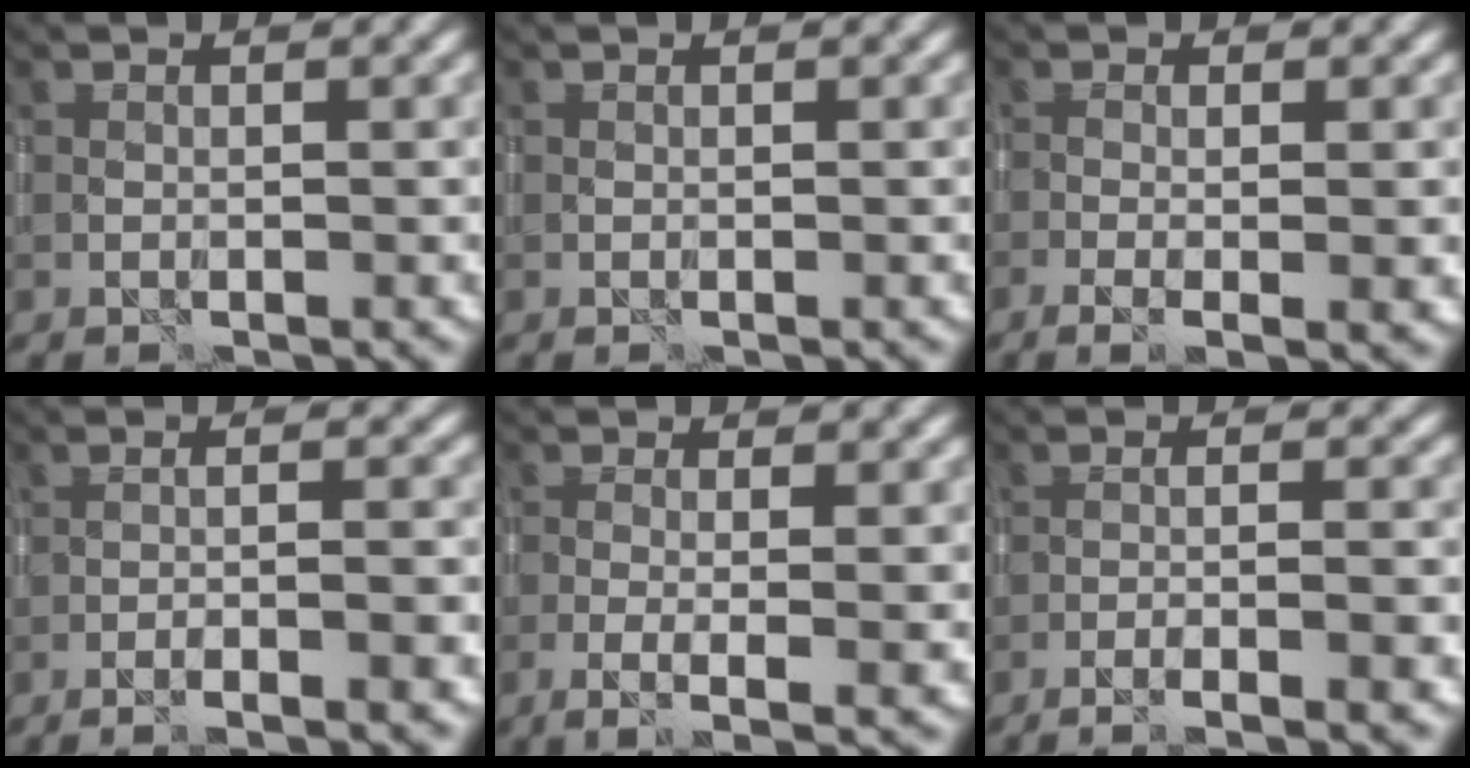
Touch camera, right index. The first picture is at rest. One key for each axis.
{"total": 0.0}
{"total": 4.2, "fx": -0.9, "fy": 1.3, "fz": 3.9, "tx": -0.055, "ty": -0.005, "tz": -0.016}
{"total": 5.0, "fx": -2.4, "fy": 1.1, "fz": 4.3, "tx": -0.050, "ty": 0.022, "tz": -0.039}
{"total": 4.7, "fx": -1.1, "fy": 1.4, "fz": 4.4, "tx": -0.070, "ty": -0.007, "tz": -0.022}
{"total": 5.5, "fx": -3.1, "fy": 1.1, "fz": 4.4, "tx": -0.058, "ty": 0.019, "tz": -0.050}